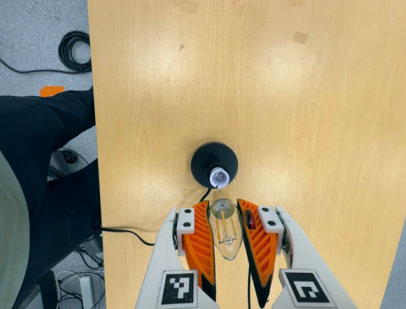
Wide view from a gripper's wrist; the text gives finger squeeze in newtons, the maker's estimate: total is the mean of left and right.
{"total": 24.0, "left": 26.1, "right": 21.9}